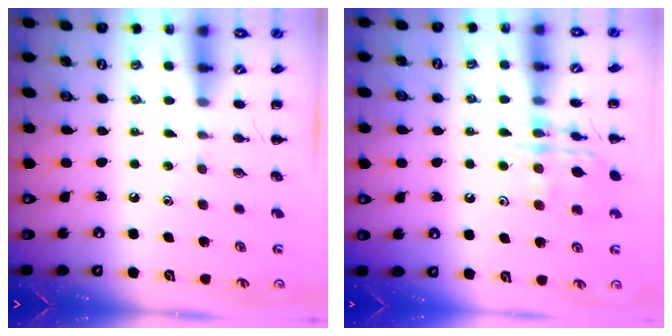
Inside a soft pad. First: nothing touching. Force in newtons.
{"total": 13.4, "press": 13.4, "slide": 0.8}